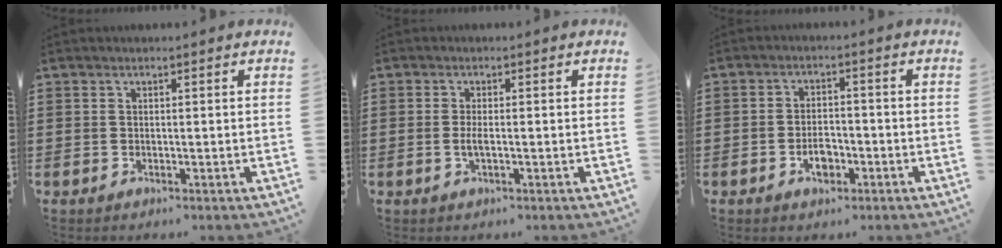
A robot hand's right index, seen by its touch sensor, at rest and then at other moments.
{"total": 2.0, "force": [-0.4, 0.4, 1.9], "torque": [-0.042, -0.004, -0.009]}
{"total": 3.7, "force": [-1.6, 2.1, 2.7], "torque": [-0.055, 0.001, -0.031]}